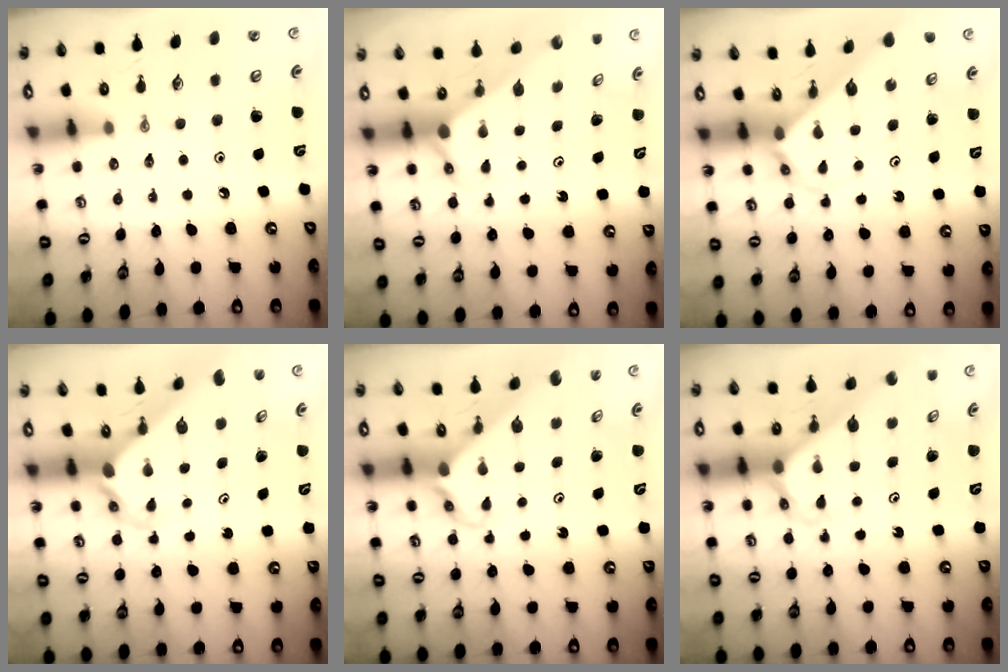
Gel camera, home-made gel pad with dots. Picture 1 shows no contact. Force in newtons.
{"total": 2.9, "press": 2.9, "slide": 0.0}
{"total": 2.9, "press": 2.9, "slide": 0.1}
{"total": 2.8, "press": 2.8, "slide": 0.3}
{"total": 2.7, "press": 2.7, "slide": 0.2}
{"total": 2.6, "press": 2.6, "slide": 0.2}